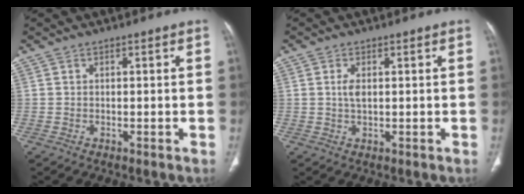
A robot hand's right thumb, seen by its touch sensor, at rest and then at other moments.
{"total": 2.3, "force": [0.4, 1.2, 2.0], "torque": [-0.042, -0.001, 0.009]}